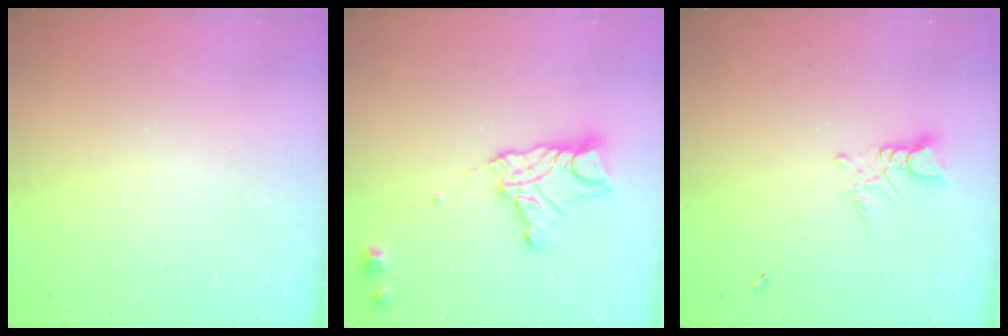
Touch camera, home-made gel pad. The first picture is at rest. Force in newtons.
{"total": 11.8, "press": 11.7, "slide": 1.1}
{"total": 3.0, "press": 3.0, "slide": 0.2}